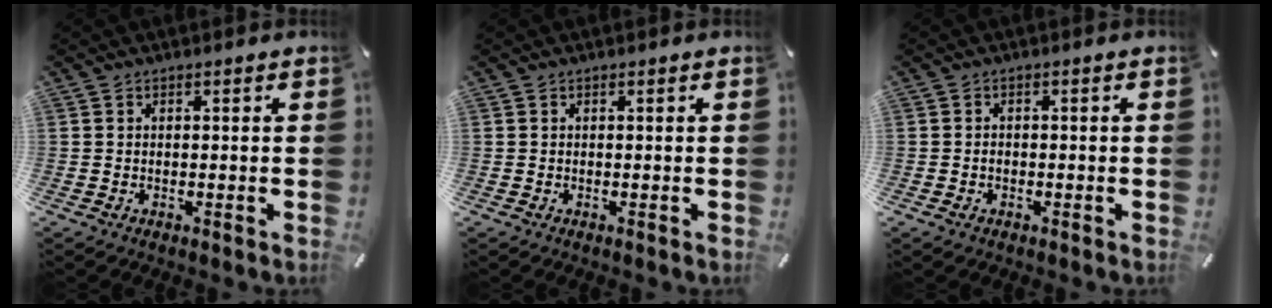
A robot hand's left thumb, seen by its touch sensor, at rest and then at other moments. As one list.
[{"total": 0.0}, {"total": 1.5, "force": [-0.5, 1.0, 1.0], "torque": [-0.020, 0.003, -0.011]}]